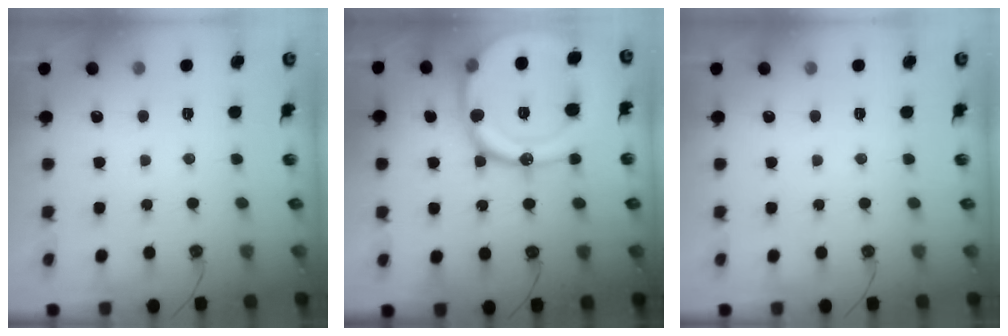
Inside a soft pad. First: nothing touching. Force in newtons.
{"total": 25.9, "press": 25.8, "slide": 2.3}
{"total": 0.0}